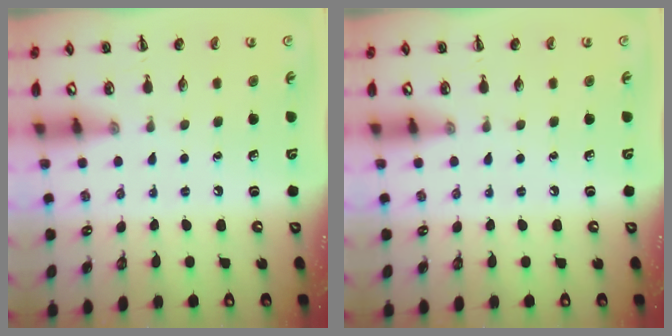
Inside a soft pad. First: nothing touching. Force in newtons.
{"total": 0.0}